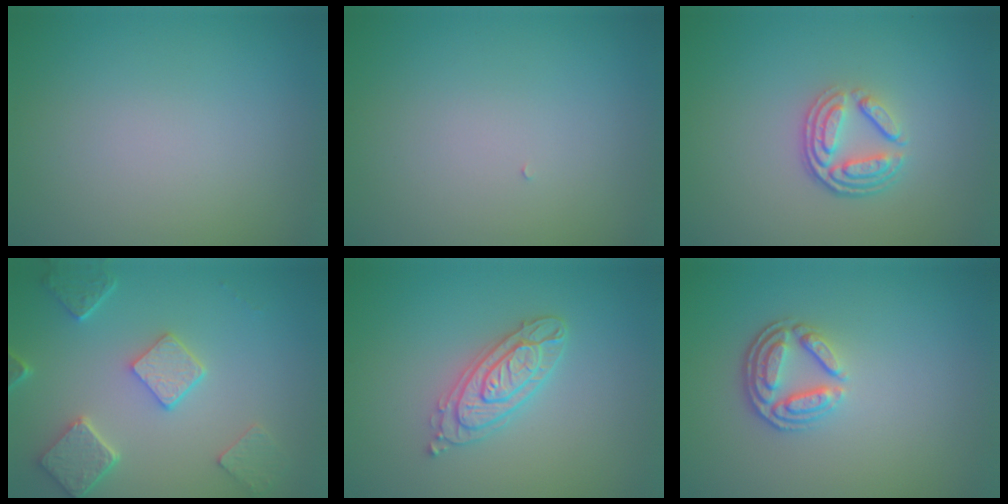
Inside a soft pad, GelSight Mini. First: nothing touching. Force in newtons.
{"total": 0.0}
{"total": 3.9, "press": 2.8, "slide": 2.7}
{"total": 4.9, "press": 3.8, "slide": 3.2}
{"total": 3.0, "press": 2.9, "slide": 0.6}
{"total": 3.6, "press": 2.8, "slide": 2.2}